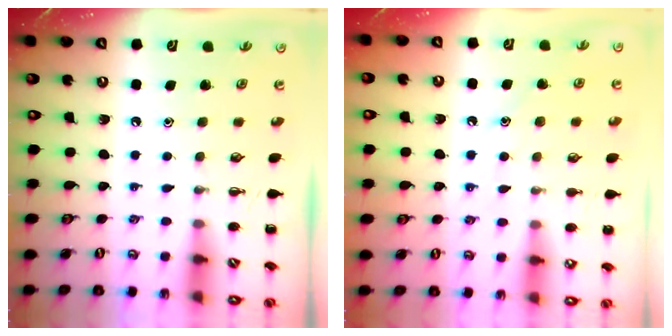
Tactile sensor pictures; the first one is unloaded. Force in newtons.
{"total": 8.7, "press": 8.5, "slide": 1.5}